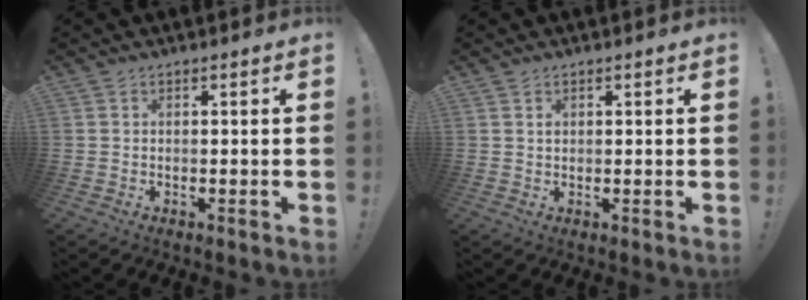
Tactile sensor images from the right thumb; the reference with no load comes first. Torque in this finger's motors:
{"motor_torque": [0.19, -0.32, 0.02, 0.03, 0.01]}